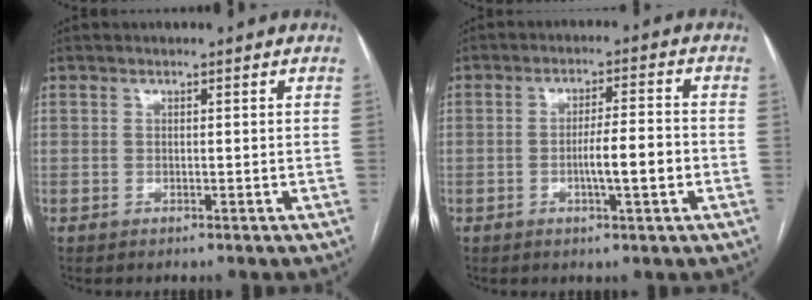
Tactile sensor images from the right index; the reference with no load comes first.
{"total": 6.1, "force": [-1.6, 0.6, 5.9], "torque": [-0.102, 0.006, -0.022]}